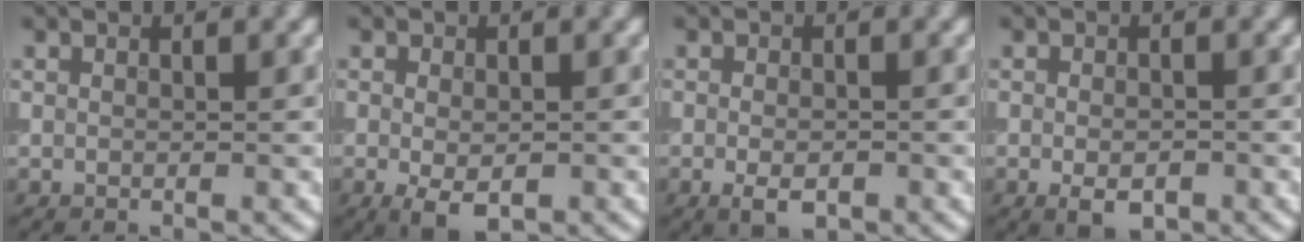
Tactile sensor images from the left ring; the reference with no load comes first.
{"total": 3.2, "force": [-1.0, 1.7, 2.5], "torque": [-0.044, -0.010, -0.015]}
{"total": 2.4, "force": [-0.9, 1.3, 1.8], "torque": [-0.033, -0.005, -0.015]}
{"total": 2.6, "force": [-1.0, 1.4, 1.9], "torque": [-0.032, -0.005, -0.016]}